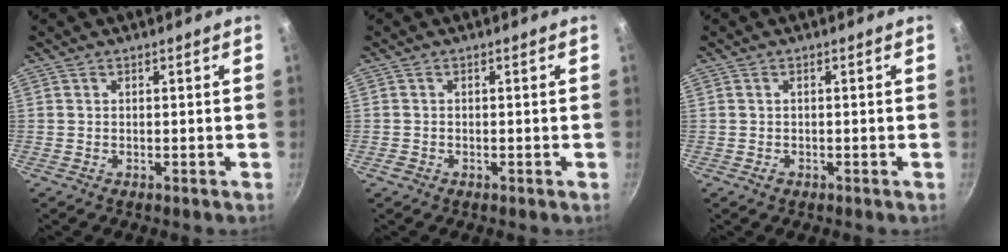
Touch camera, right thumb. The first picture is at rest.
{"total": 1.1, "force": [-0.7, 0.7, 0.4], "torque": [-0.014, 0.004, -0.014]}
{"total": 1.1, "force": [-0.6, 0.7, 0.5], "torque": [-0.009, 0.003, -0.011]}